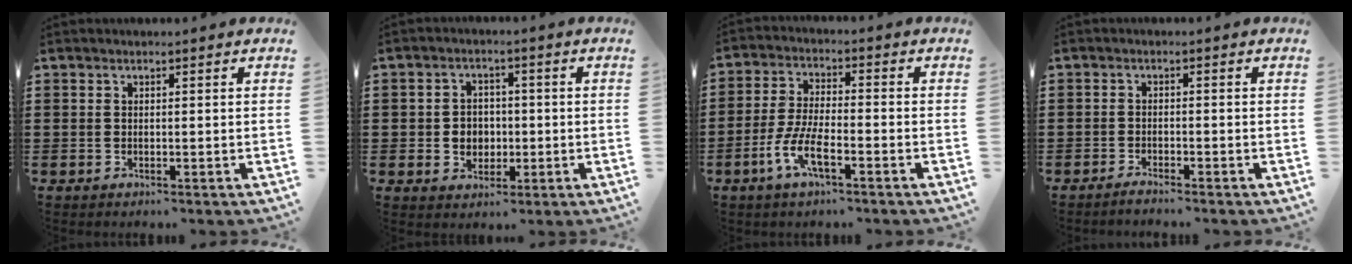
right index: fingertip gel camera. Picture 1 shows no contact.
{"total": 3.8, "force": [-0.5, 3.4, 1.6], "torque": [-0.035, 0.004, -0.014]}
{"total": 6.5, "force": [-3.4, 1.7, 5.3], "torque": [-0.134, -0.014, -0.071]}
{"total": 1.4, "force": [-1.4, -0.2, 0.1], "torque": [-0.002, 0.000, -0.027]}